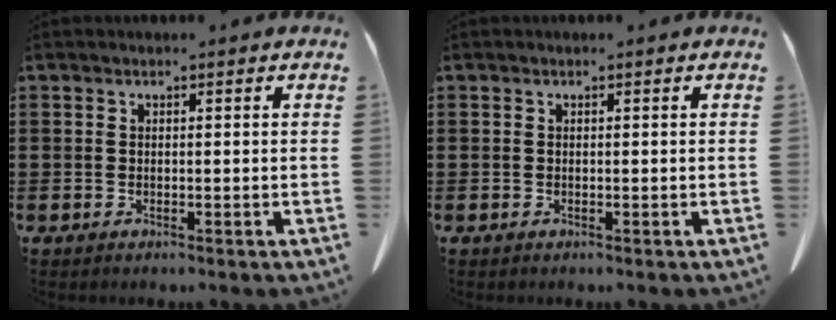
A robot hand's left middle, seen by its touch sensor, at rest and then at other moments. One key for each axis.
{"total": 0.0}